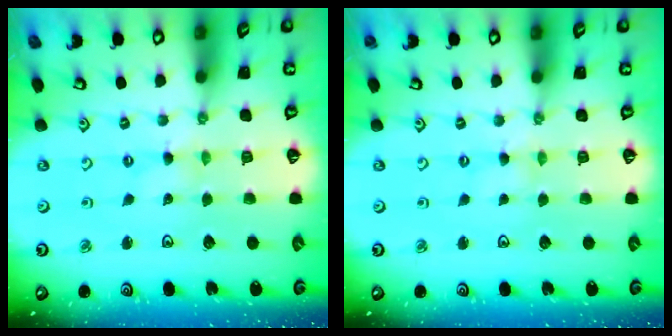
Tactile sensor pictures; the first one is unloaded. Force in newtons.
{"total": 0.0}